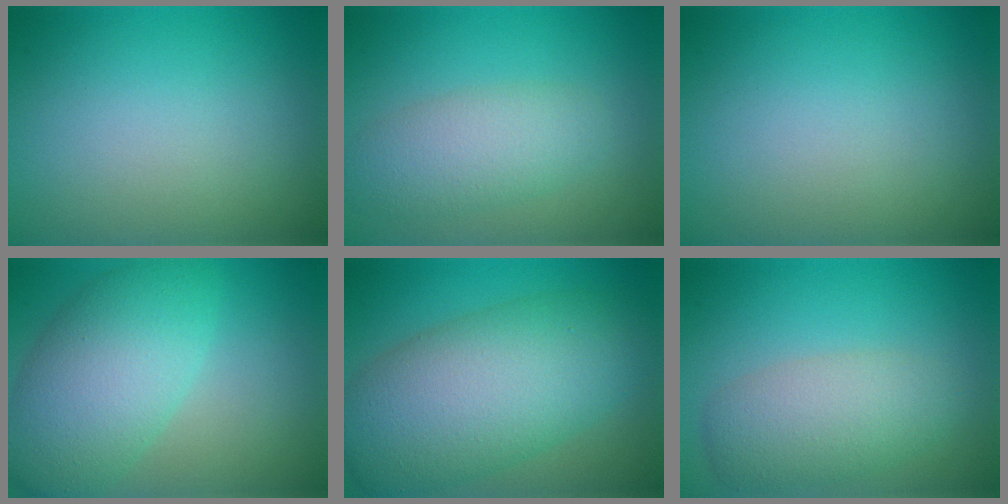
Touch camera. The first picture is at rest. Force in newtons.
{"total": 3.9, "press": 3.9, "slide": 0.1}
{"total": 0.0}
{"total": 7.2, "press": 7.2, "slide": 0.2}
{"total": 10.5, "press": 10.5, "slide": 0.2}
{"total": 4.3, "press": 4.3, "slide": 0.1}